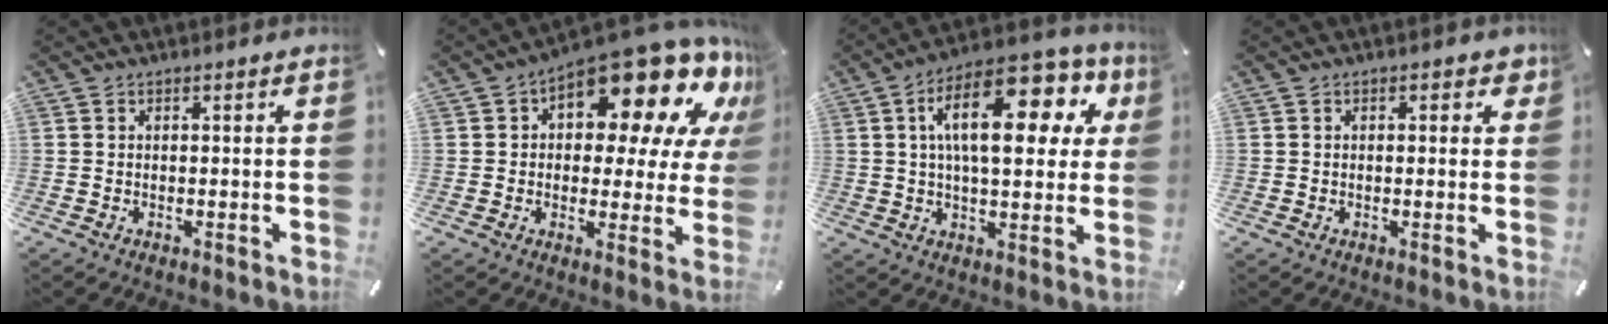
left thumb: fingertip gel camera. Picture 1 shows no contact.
{"total": 19.0, "force": [11.8, 8.4, 12.3], "torque": [-0.165, -0.098, 0.197]}
{"total": 20.4, "force": [7.2, 9.3, 16.7], "torque": [-0.265, -0.023, 0.111]}
{"total": 1.9, "force": [0.4, 1.2, 1.5], "torque": [-0.007, -0.001, -0.001]}